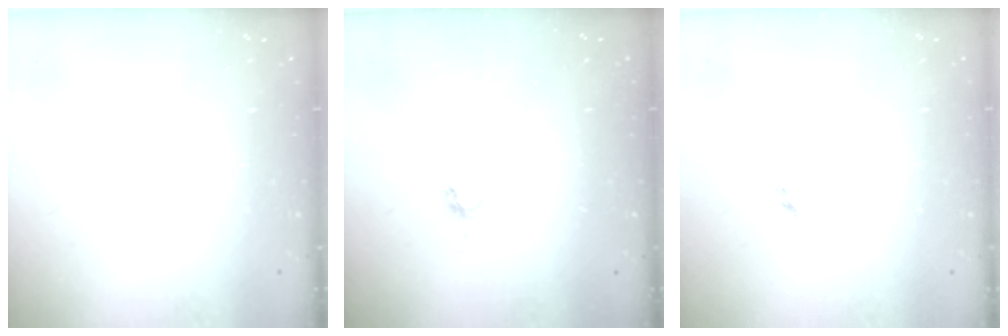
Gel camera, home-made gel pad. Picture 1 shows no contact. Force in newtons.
{"total": 4.5, "press": 4.5, "slide": 0.5}
{"total": 2.4, "press": 2.4, "slide": 0.2}